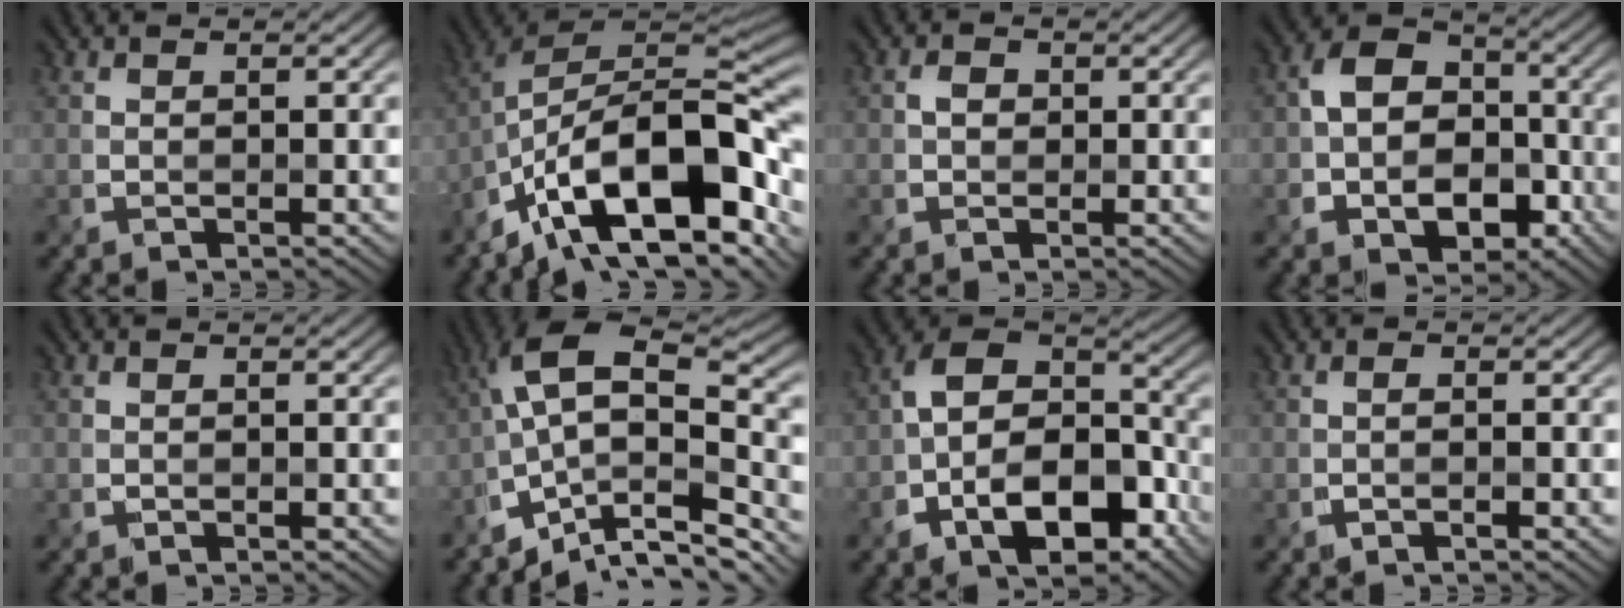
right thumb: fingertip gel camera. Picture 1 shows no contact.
{"total": 17.3, "force": [-6.8, 6.9, 14.4], "torque": [-0.254, 0.017, -0.133]}
{"total": 1.0, "force": [-0.1, 0.9, 0.3], "torque": [-0.005, 0.000, -0.002]}
{"total": 9.1, "force": [-2.6, 6.7, 5.6], "torque": [-0.103, -0.013, -0.044]}
{"total": 0.0}
{"total": 11.8, "force": [-5.5, 4.6, 9.4], "torque": [-0.169, 0.009, -0.102]}
{"total": 13.3, "force": [-5.2, 7.8, 9.3], "torque": [-0.154, -0.017, -0.090]}
{"total": 0.8, "force": [-0.3, 0.2, 0.7], "torque": [-0.008, 0.005, -0.012]}